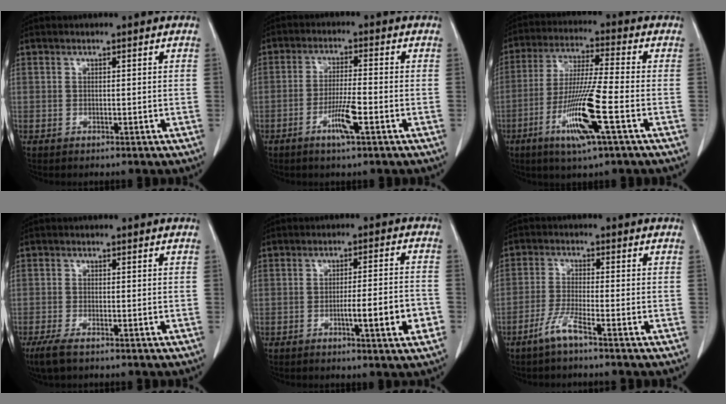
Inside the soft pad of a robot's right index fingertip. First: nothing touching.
{"total": 5.5, "force": [-2.6, 0.1, 4.9], "torque": [-0.097, -0.008, -0.047]}
{"total": 12.5, "force": [-4.8, -0.3, 11.5], "torque": [-0.232, -0.020, -0.092]}
{"total": 3.2, "force": [-2.2, 0.7, 2.3], "torque": [-0.051, -0.009, -0.043]}
{"total": 8.0, "force": [-2.9, 0.1, 7.5], "torque": [-0.106, 0.000, -0.039]}
{"total": 4.1, "force": [-2.8, -0.3, 2.9], "torque": [-0.063, -0.006, -0.063]}